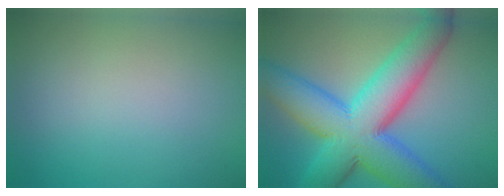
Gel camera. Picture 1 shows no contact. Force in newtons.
{"total": 12.6, "press": 12.6, "slide": 0.2}